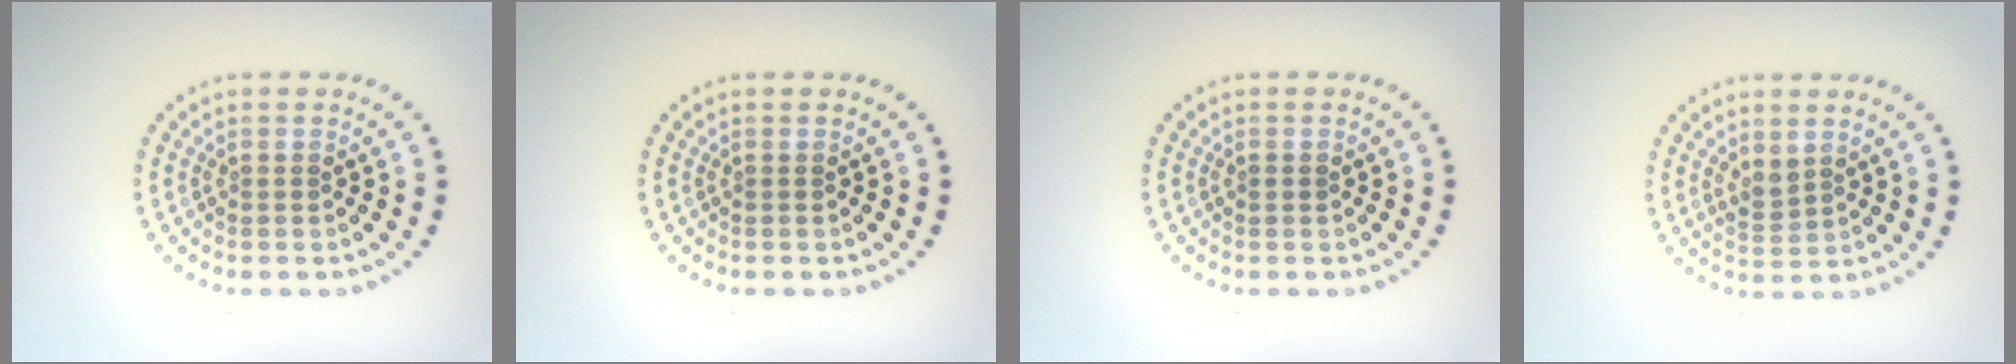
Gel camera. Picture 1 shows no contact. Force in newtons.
{"total": 0.0}
{"total": 0.5, "press": 0.5, "slide": 0.0}
{"total": 1.3, "press": 1.3, "slide": 0.5}